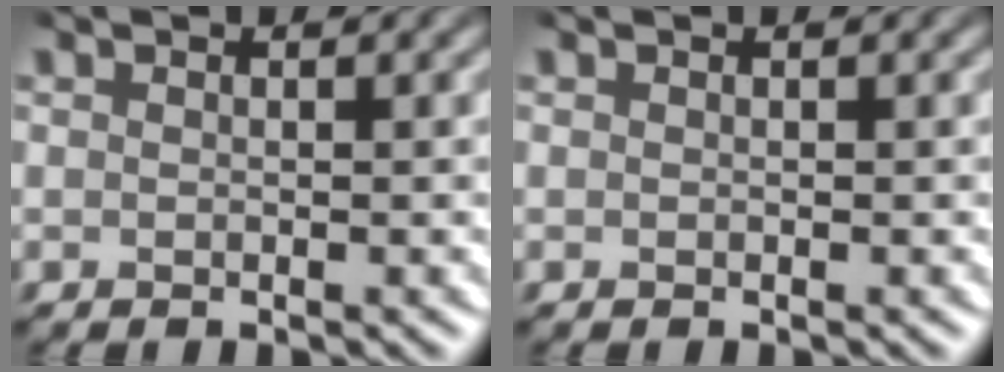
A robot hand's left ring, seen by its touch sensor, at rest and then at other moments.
{"total": 0.0}